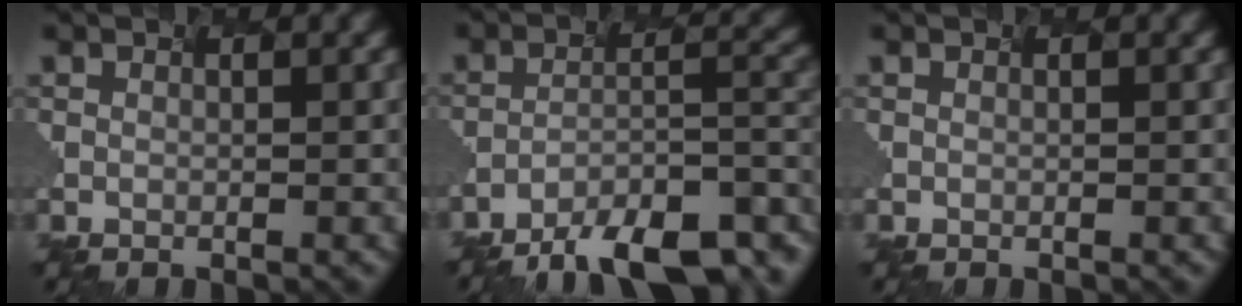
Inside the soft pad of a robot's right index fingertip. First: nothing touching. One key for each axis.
{"total": 10.3, "fx": -8.3, "fy": 2.0, "fz": 5.8, "tx": -0.085, "ty": 0.009, "tz": -0.125}
{"total": 0.0}